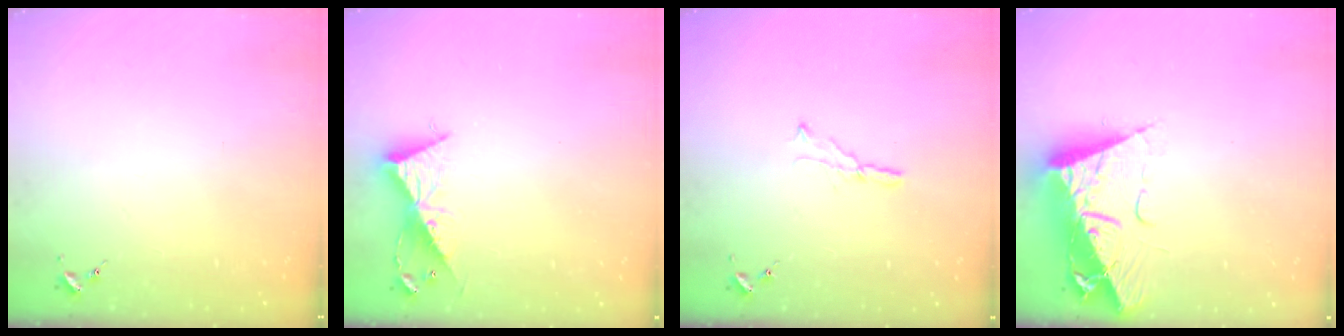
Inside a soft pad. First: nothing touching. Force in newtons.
{"total": 9.3, "press": 9.3, "slide": 0.7}
{"total": 5.2, "press": 5.2, "slide": 0.3}
{"total": 13.6, "press": 13.6, "slide": 1.1}